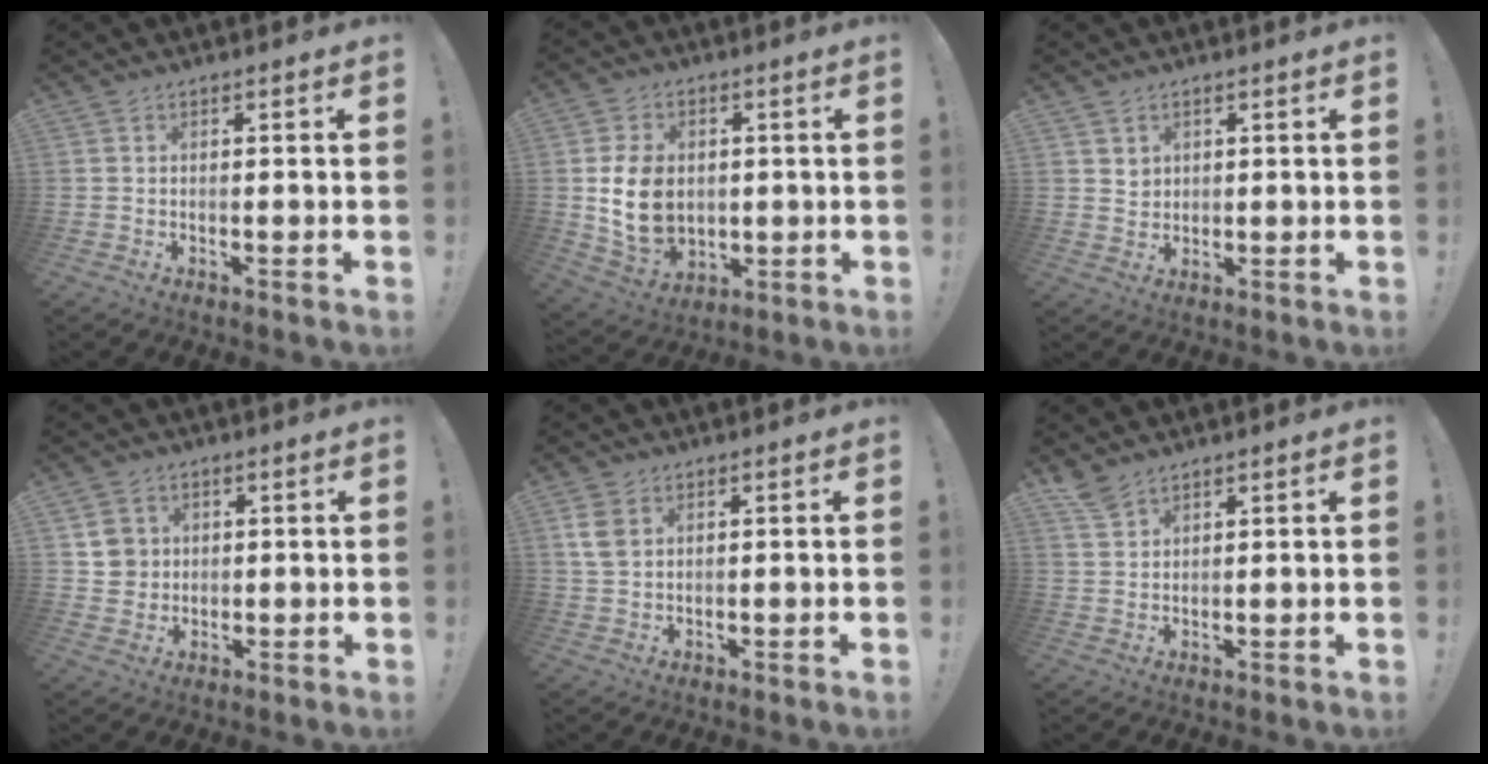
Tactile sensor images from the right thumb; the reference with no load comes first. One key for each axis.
{"total": 14.9, "fx": 0.6, "fy": 12.1, "fz": 8.8, "tx": -0.160, "ty": -0.004, "tz": 0.018}
{"total": 3.3, "fx": 2.1, "fy": 2.5, "fz": 0.5, "tx": 0.005, "ty": -0.016, "tz": 0.037}
{"total": 6.7, "fx": 2.1, "fy": 6.2, "fz": 1.5, "tx": -0.014, "ty": -0.005, "tz": 0.047}
{"total": 6.1, "fx": 2.3, "fy": 4.1, "fz": 3.8, "tx": -0.074, "ty": -0.003, "tz": 0.044}
{"total": 4.8, "fx": 4.1, "fy": 1.9, "fz": 1.8, "tx": -0.028, "ty": -0.023, "tz": 0.078}